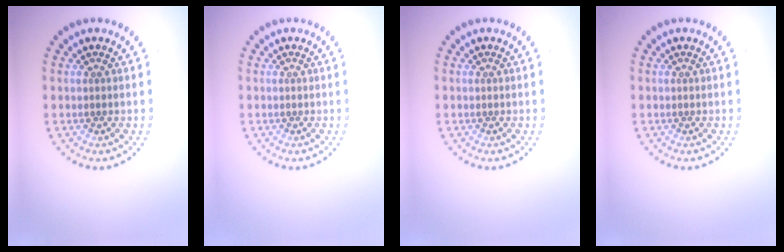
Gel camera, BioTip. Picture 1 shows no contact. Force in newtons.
{"total": 0.0}
{"total": 0.0}
{"total": 0.0}